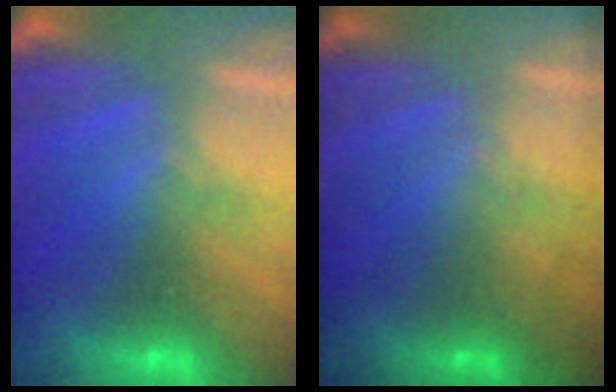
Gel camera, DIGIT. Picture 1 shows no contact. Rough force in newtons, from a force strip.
{"total": 1.8}